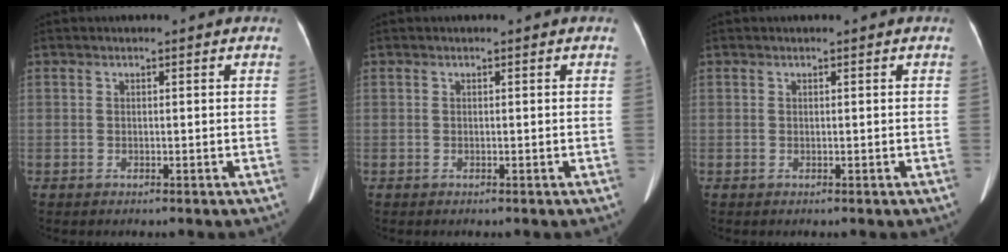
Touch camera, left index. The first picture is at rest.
{"total": 0.0}
{"total": 0.0}